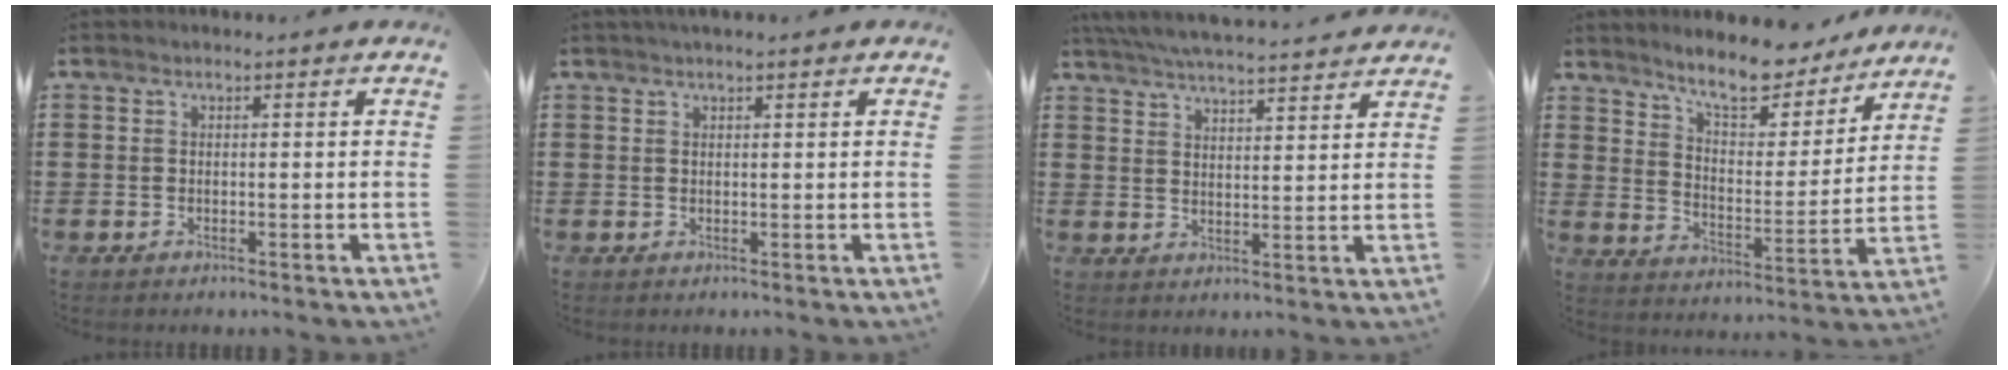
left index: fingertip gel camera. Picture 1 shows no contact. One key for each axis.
{"total": 1.1, "fx": 0.9, "fy": 0.1, "fz": 0.5, "tx": -0.011, "ty": 0.002, "tz": 0.017}
{"total": 5.5, "fx": 5.3, "fy": -0.2, "fz": 1.3, "tx": -0.046, "ty": -0.028, "tz": 0.094}
{"total": 8.8, "fx": 8.1, "fy": 1.6, "fz": 3.1, "tx": -0.076, "ty": -0.050, "tz": 0.142}